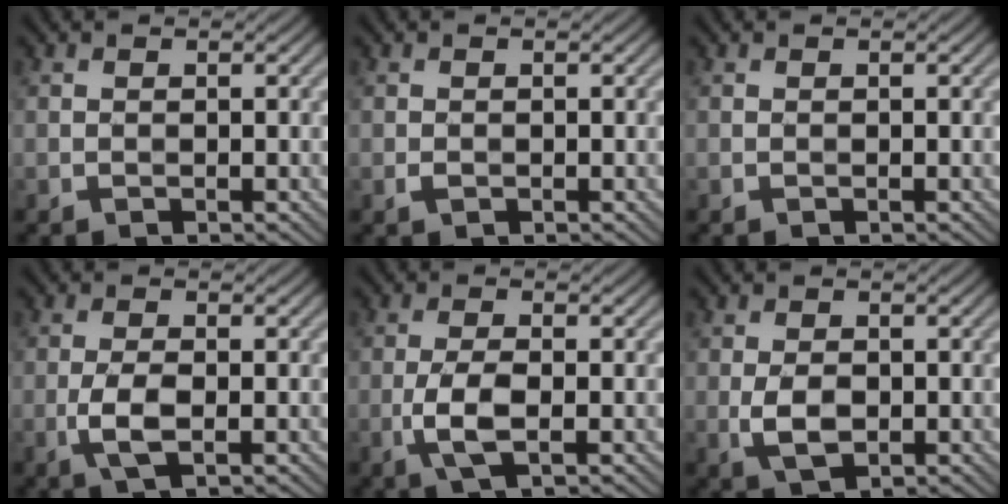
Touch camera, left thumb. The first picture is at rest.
{"total": 0.7, "force": [-0.2, 0.5, 0.4], "torque": [-0.008, -0.002, -0.004]}
{"total": 0.0}
{"total": 3.7, "force": [-1.0, 1.4, 3.3], "torque": [-0.077, -0.004, -0.023]}
{"total": 4.4, "force": [-1.2, 1.6, 4.0], "torque": [-0.092, -0.004, -0.029]}
{"total": 3.7, "force": [-0.5, 2.2, 2.9], "torque": [-0.065, -0.006, -0.007]}